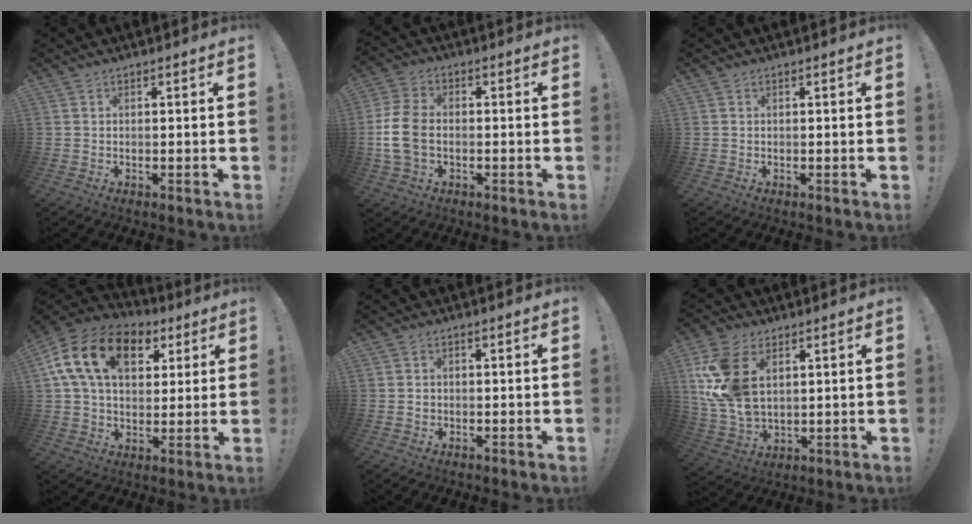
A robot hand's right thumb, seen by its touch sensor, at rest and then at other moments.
{"total": 11.0, "force": [-1.7, 7.8, 7.7], "torque": [-0.160, 0.014, -0.025]}
{"total": 0.0}
{"total": 18.9, "force": [6.9, 12.4, 12.5], "torque": [-0.211, -0.012, 0.126]}
{"total": 1.0, "force": [-0.4, 0.9, 0.2], "torque": [-0.003, 0.002, -0.006]}
{"total": 16.5, "force": [5.1, 10.6, 11.5], "torque": [-0.229, -0.021, 0.096]}